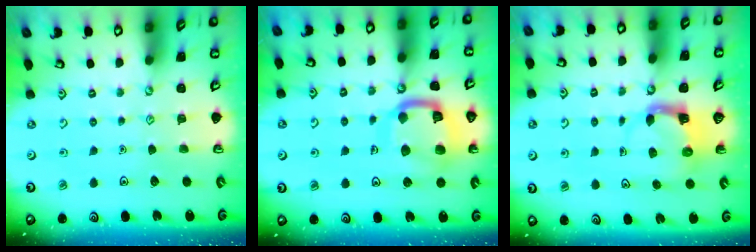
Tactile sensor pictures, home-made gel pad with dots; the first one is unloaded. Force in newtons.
{"total": 14.6, "press": 14.5, "slide": 1.6}
{"total": 4.0, "press": 3.9, "slide": 0.7}